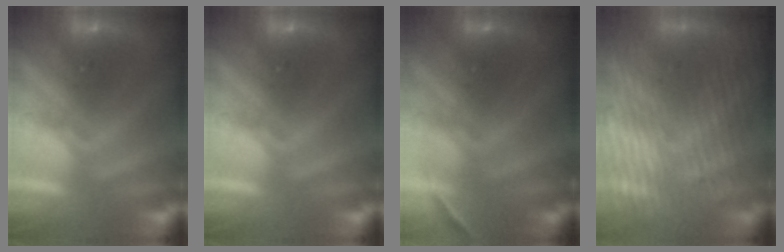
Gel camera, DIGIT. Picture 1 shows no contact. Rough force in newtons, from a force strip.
{"total": 0.0}
{"total": 1.7}
{"total": 9.4}